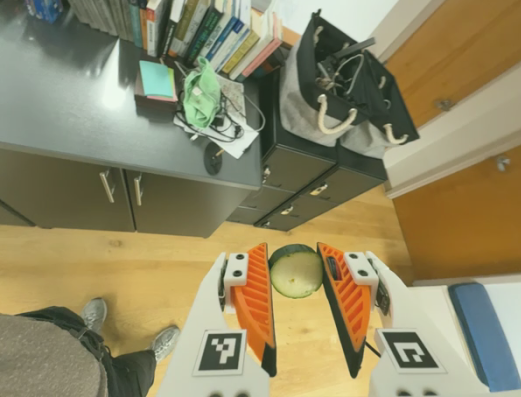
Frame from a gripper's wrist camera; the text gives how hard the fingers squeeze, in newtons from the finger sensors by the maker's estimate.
{"total": 6.7, "left": 7.6, "right": 5.9}